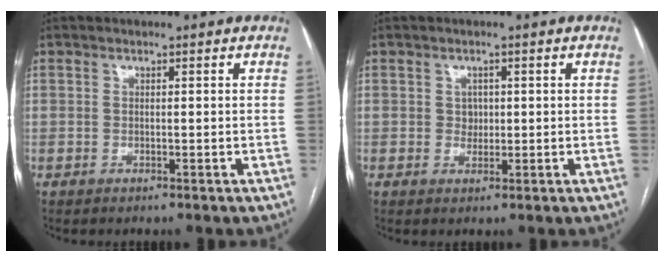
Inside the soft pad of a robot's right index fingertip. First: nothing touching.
{"total": 1.8, "force": [0.3, 1.6, 0.9], "torque": [-0.010, 0.000, 0.005]}